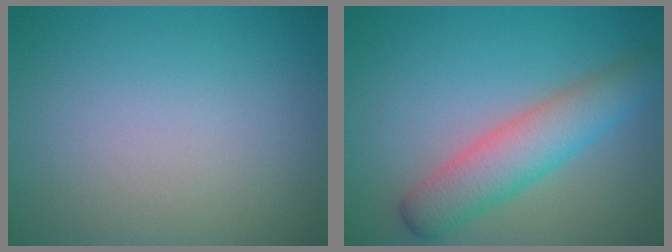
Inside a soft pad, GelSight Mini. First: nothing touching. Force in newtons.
{"total": 5.1, "press": 5.1, "slide": 0.0}